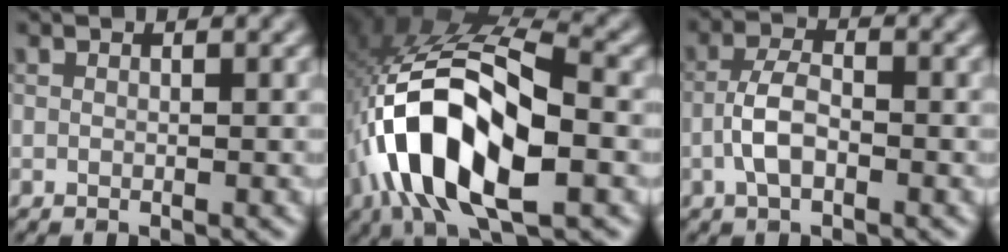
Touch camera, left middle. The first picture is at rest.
{"total": 12.2, "force": [-3.8, 5.2, 10.3], "torque": [-0.203, 0.009, -0.075]}
{"total": 3.2, "force": [-1.2, 1.5, 2.6], "torque": [-0.049, 0.006, -0.029]}